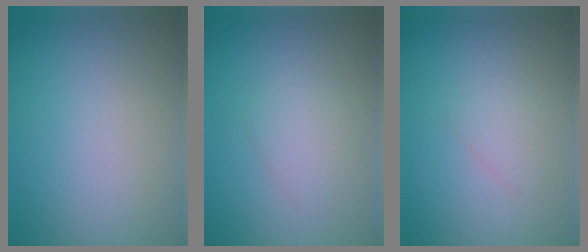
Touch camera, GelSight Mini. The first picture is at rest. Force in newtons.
{"total": 2.0, "press": 2.0, "slide": 0.1}
{"total": 1.4, "press": 1.4, "slide": 0.2}